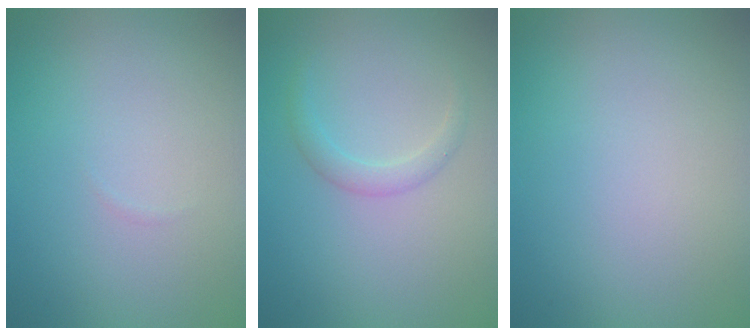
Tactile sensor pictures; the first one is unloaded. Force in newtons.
{"total": 1.5, "press": 1.5, "slide": 0.1}
{"total": 0.0}